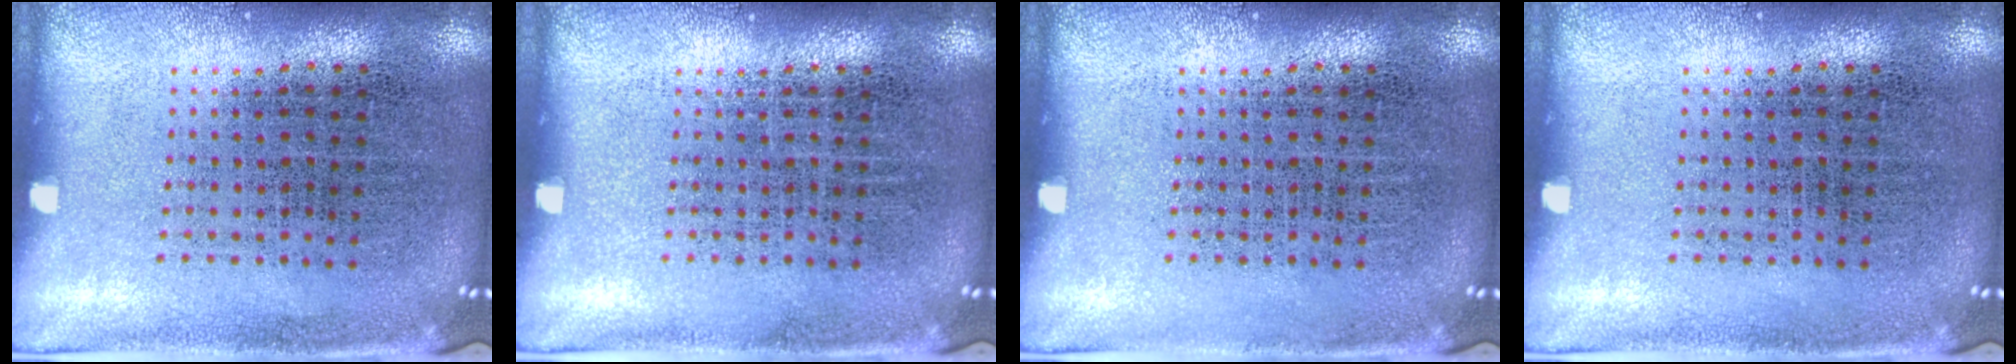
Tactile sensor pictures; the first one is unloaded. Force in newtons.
{"total": 0.0}
{"total": 0.0}
{"total": 0.0}